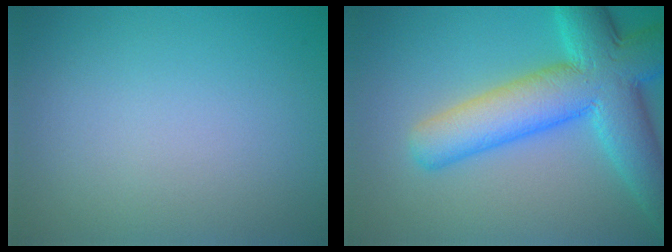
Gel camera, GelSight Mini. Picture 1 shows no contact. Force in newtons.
{"total": 10.0, "press": 10.0, "slide": 0.8}